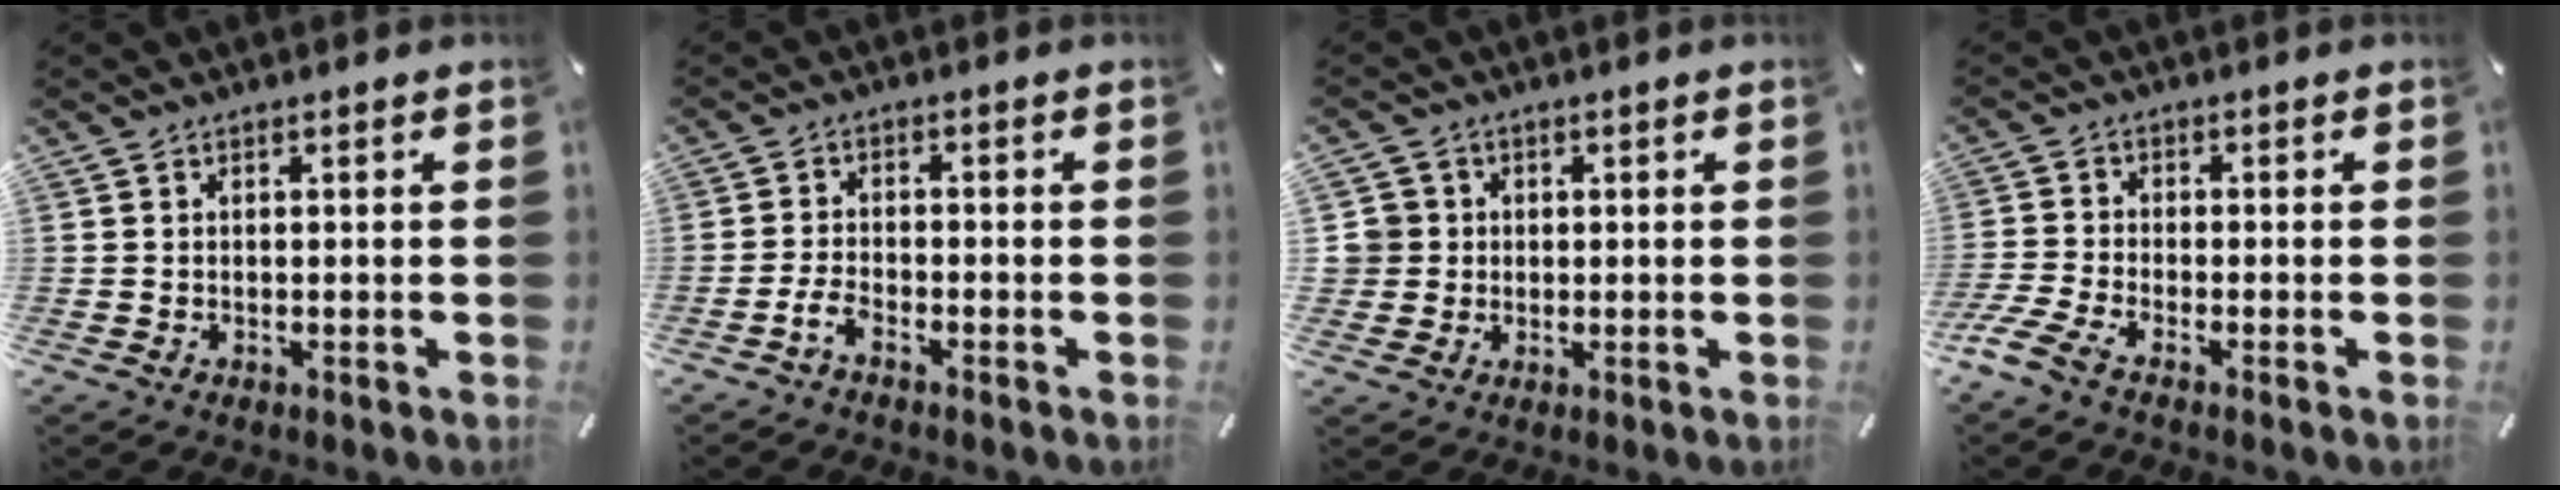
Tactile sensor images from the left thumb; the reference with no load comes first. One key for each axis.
{"total": 3.3, "fx": -2.4, "fy": 1.0, "fz": 2.1, "tx": -0.050, "ty": 0.005, "tz": -0.046}
{"total": 5.1, "fx": 0.7, "fy": 5.1, "fz": 0.4, "tx": -0.011, "ty": 0.008, "tz": 0.016}
{"total": 4.8, "fx": -3.2, "fy": 1.6, "fz": 3.1, "tx": -0.083, "ty": 0.000, "tz": -0.064}